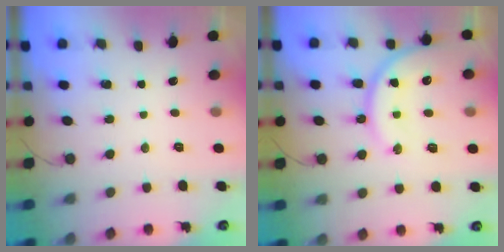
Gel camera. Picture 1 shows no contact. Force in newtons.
{"total": 17.2, "press": 17.2, "slide": 1.6}